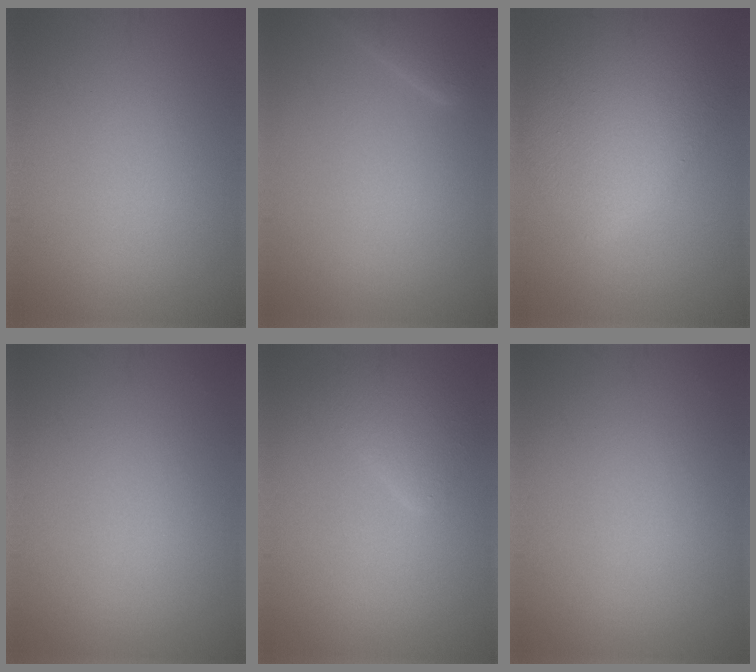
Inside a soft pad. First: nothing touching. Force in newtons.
{"total": 2.6, "press": 2.5, "slide": 0.3}
{"total": 8.4, "press": 8.4, "slide": 0.5}
{"total": 0.0}
{"total": 3.0, "press": 3.0, "slide": 0.2}
{"total": 0.0}